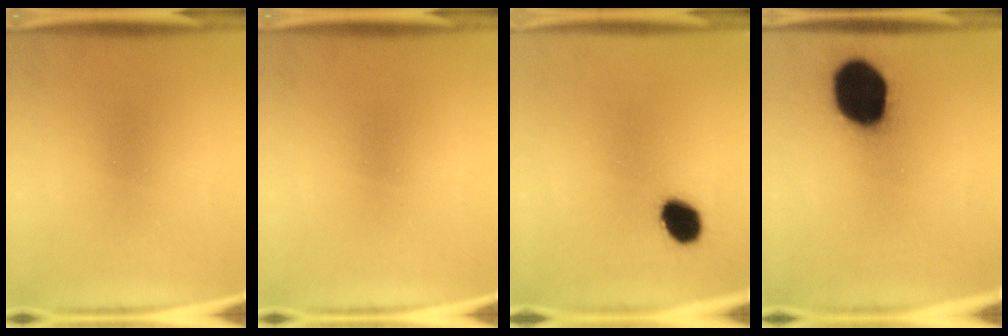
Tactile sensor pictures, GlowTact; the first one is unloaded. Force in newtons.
{"total": 0.0}
{"total": 7.5}
{"total": 19.9}